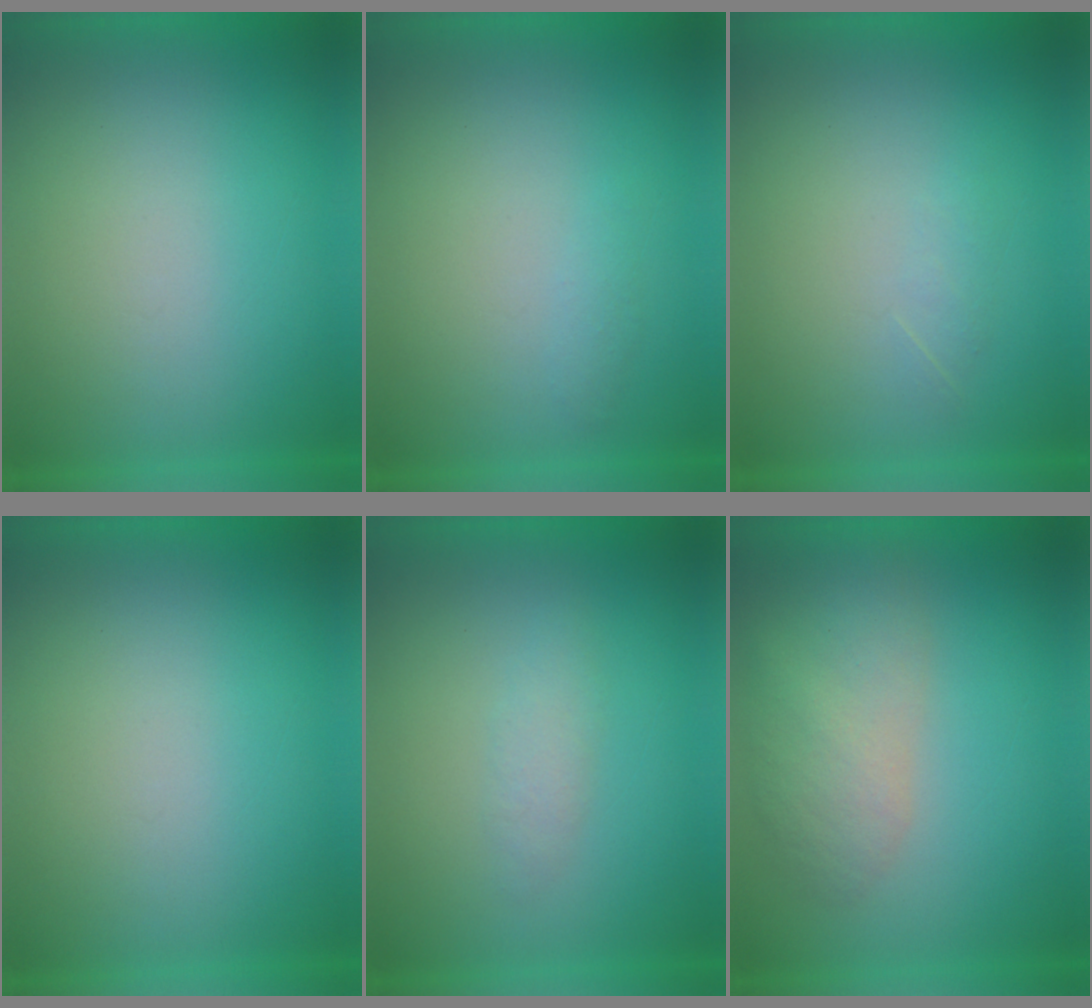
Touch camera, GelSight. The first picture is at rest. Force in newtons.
{"total": 1.2}
{"total": 1.3}
{"total": 0.0}
{"total": 1.9}
{"total": 5.4}